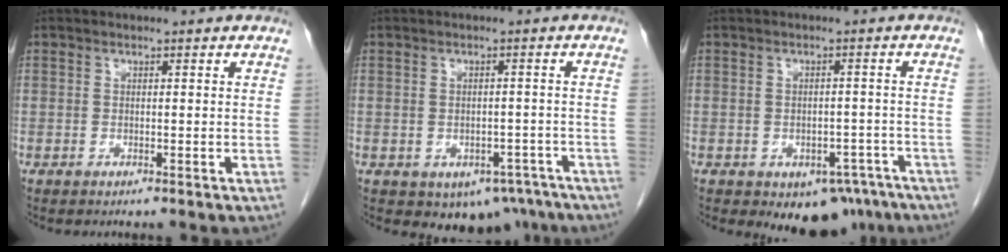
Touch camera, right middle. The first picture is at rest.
{"total": 6.9, "force": [-4.5, 4.5, 2.7], "torque": [-0.018, 0.009, -0.054]}
{"total": 7.8, "force": [-5.5, 4.5, 3.2], "torque": [-0.017, 0.011, -0.069]}